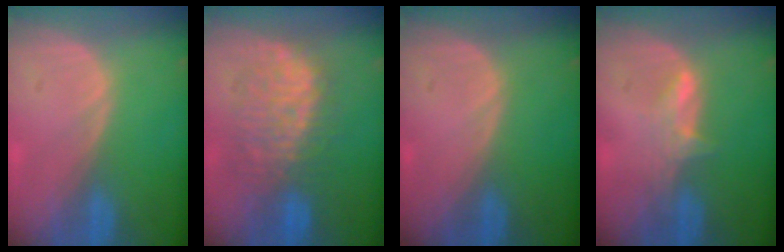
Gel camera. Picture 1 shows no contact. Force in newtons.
{"total": 9.1, "press": 8.9, "slide": 1.7}
{"total": 0.0}
{"total": 2.8, "press": 2.8, "slide": 0.4}